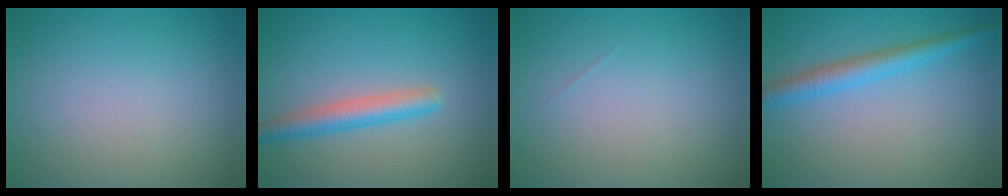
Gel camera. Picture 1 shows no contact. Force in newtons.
{"total": 3.0, "press": 3.0, "slide": 0.1}
{"total": 0.0}
{"total": 2.8, "press": 2.8, "slide": 0.2}